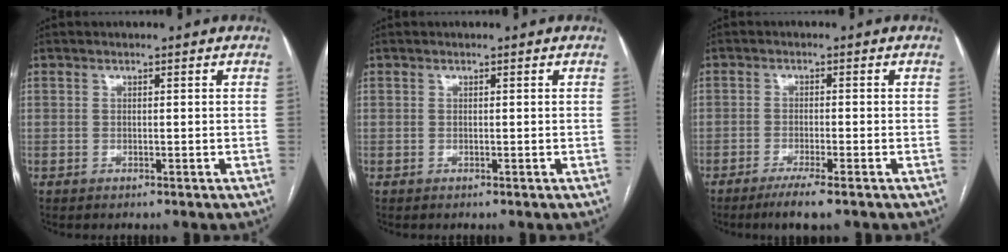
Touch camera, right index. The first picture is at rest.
{"total": 0.0}
{"total": 4.6, "force": [-3.2, -0.1, 3.3], "torque": [-0.059, -0.011, -0.056]}